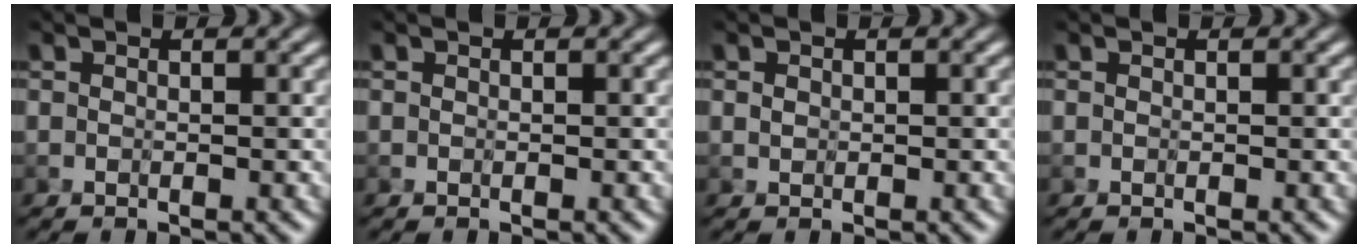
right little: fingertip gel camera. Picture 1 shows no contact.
{"total": 0.0}
{"total": 0.6, "force": [0.0, 0.5, 0.3], "torque": [-0.009, 0.000, 0.003]}
{"total": 0.0}